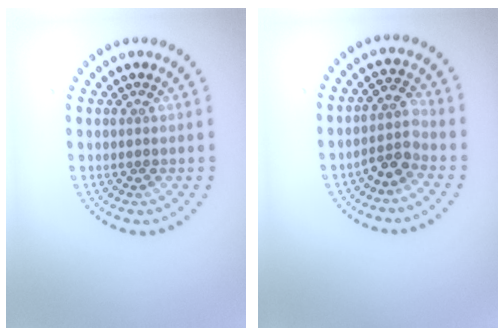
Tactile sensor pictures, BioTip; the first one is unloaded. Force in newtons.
{"total": 2.6, "press": 2.0, "slide": 1.7}